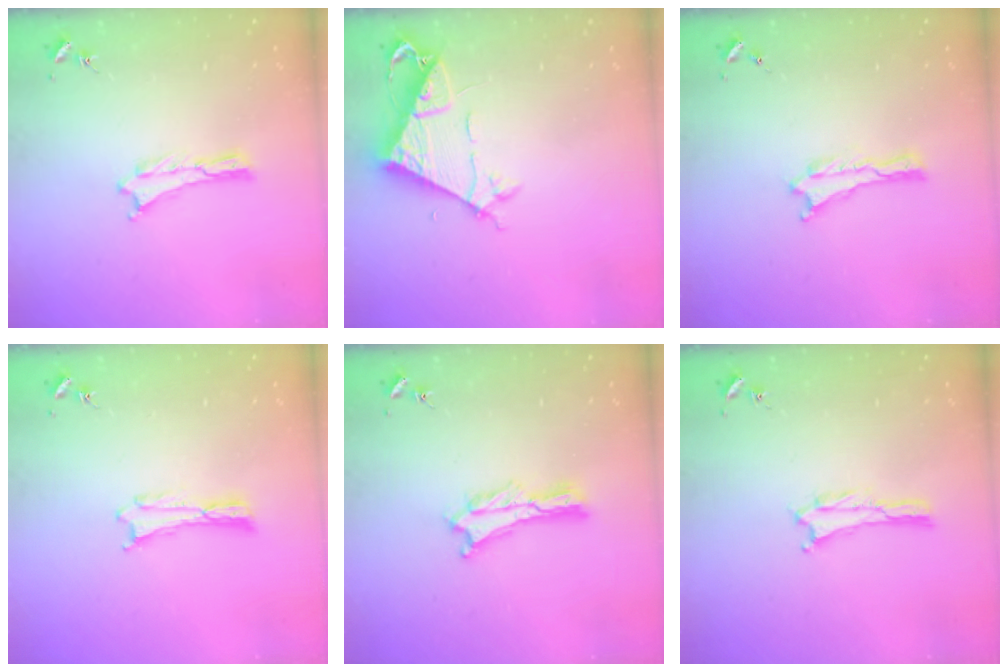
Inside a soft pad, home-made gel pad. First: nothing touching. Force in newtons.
{"total": 7.3, "press": 7.3, "slide": 0.3}
{"total": 0.0}
{"total": 0.0}
{"total": 1.8, "press": 1.8, "slide": 0.2}
{"total": 0.0}